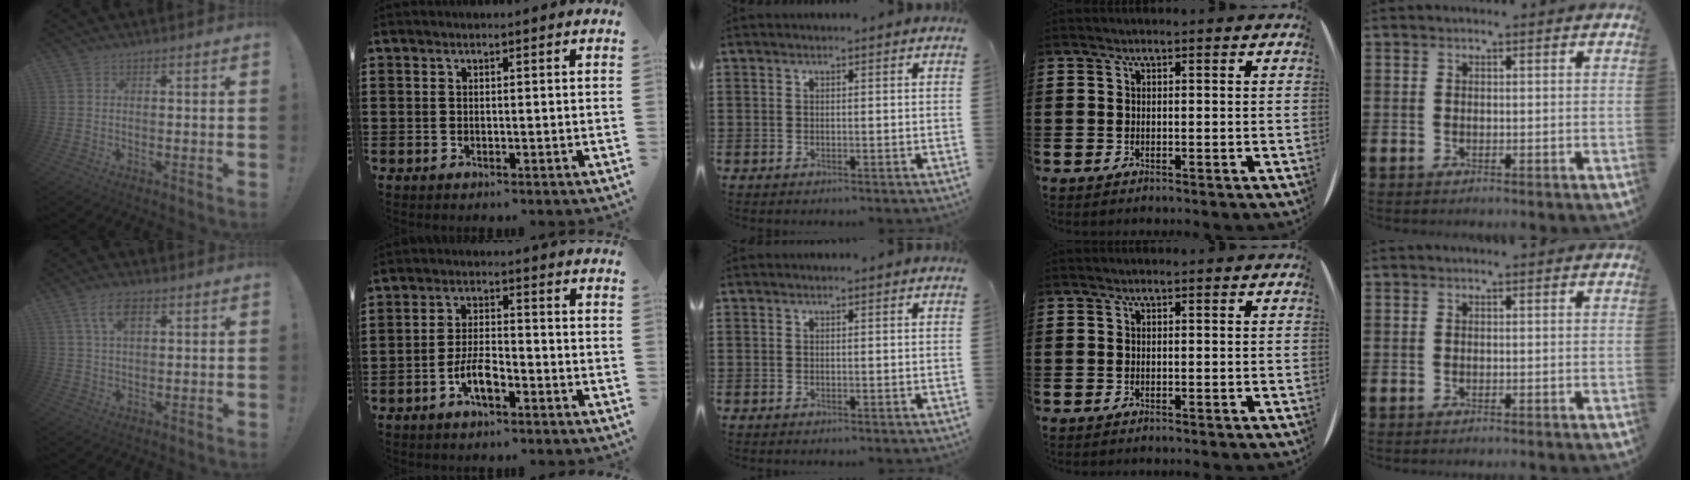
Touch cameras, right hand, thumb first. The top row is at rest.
{"thumb": {"total": 7.2, "force": [3.0, 3.6, 5.4], "torque": [-0.100, 0.005, 0.055]}, "index": {"total": 4.9, "force": [-2.6, 1.8, 3.8], "torque": [-0.091, 0.002, -0.056]}}